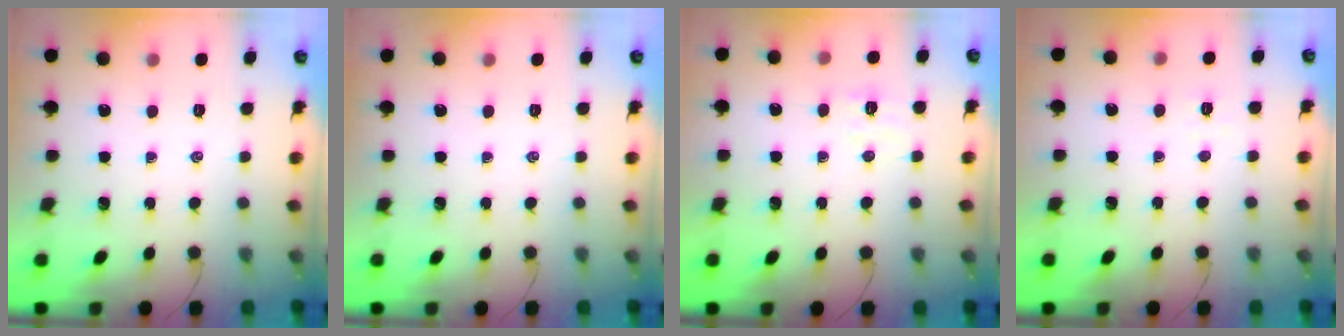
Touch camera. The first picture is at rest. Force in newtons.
{"total": 0.0}
{"total": 5.0, "press": 4.9, "slide": 1.2}
{"total": 2.4, "press": 2.3, "slide": 0.5}